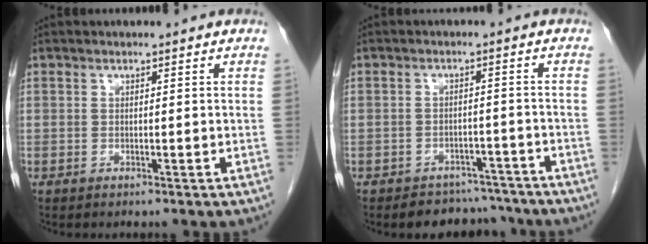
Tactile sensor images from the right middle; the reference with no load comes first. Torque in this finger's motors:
{"motor_torque": [0.33, -0.27, 0.04, 0.00]}